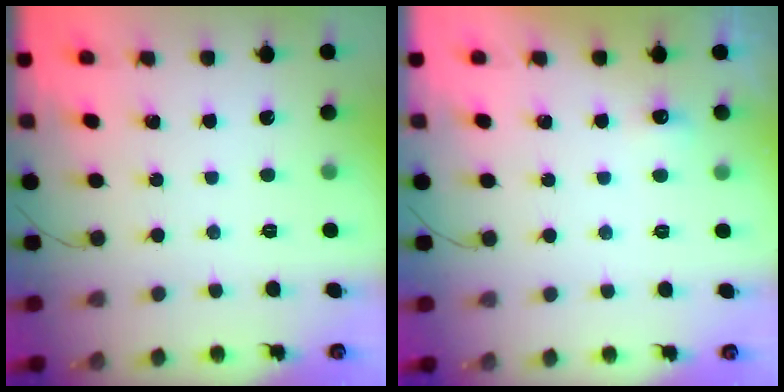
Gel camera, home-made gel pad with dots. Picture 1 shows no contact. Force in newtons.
{"total": 4.2, "press": 4.1, "slide": 1.1}